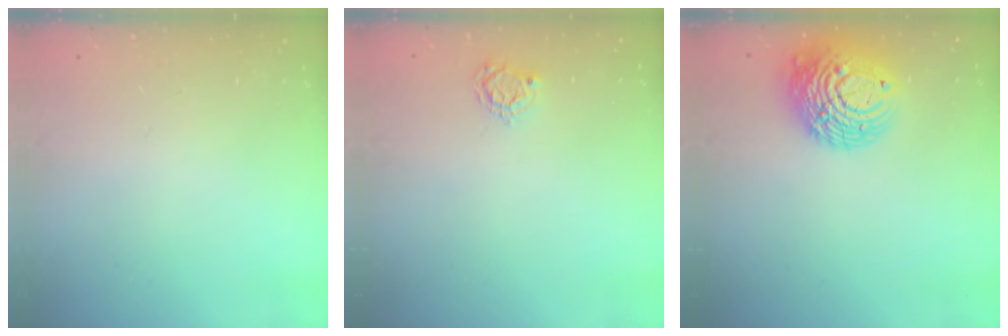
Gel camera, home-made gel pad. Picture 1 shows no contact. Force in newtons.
{"total": 4.3, "press": 4.2, "slide": 0.5}
{"total": 13.3, "press": 13.2, "slide": 1.2}